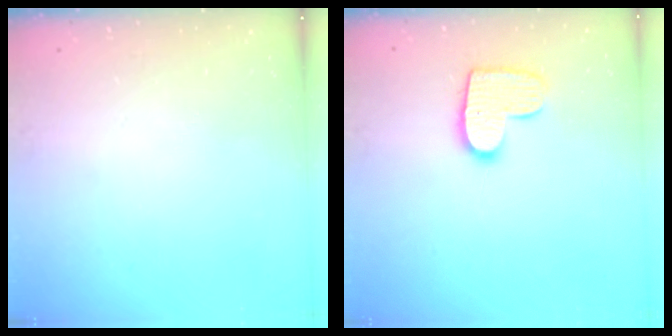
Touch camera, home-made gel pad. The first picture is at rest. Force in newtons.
{"total": 10.8, "press": 10.8, "slide": 0.5}